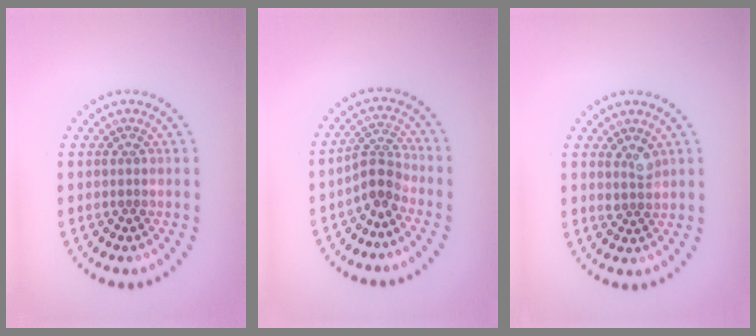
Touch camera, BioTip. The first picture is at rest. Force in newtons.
{"total": 2.5, "press": 1.7, "slide": 1.8}
{"total": 1.5, "press": 1.3, "slide": 0.8}